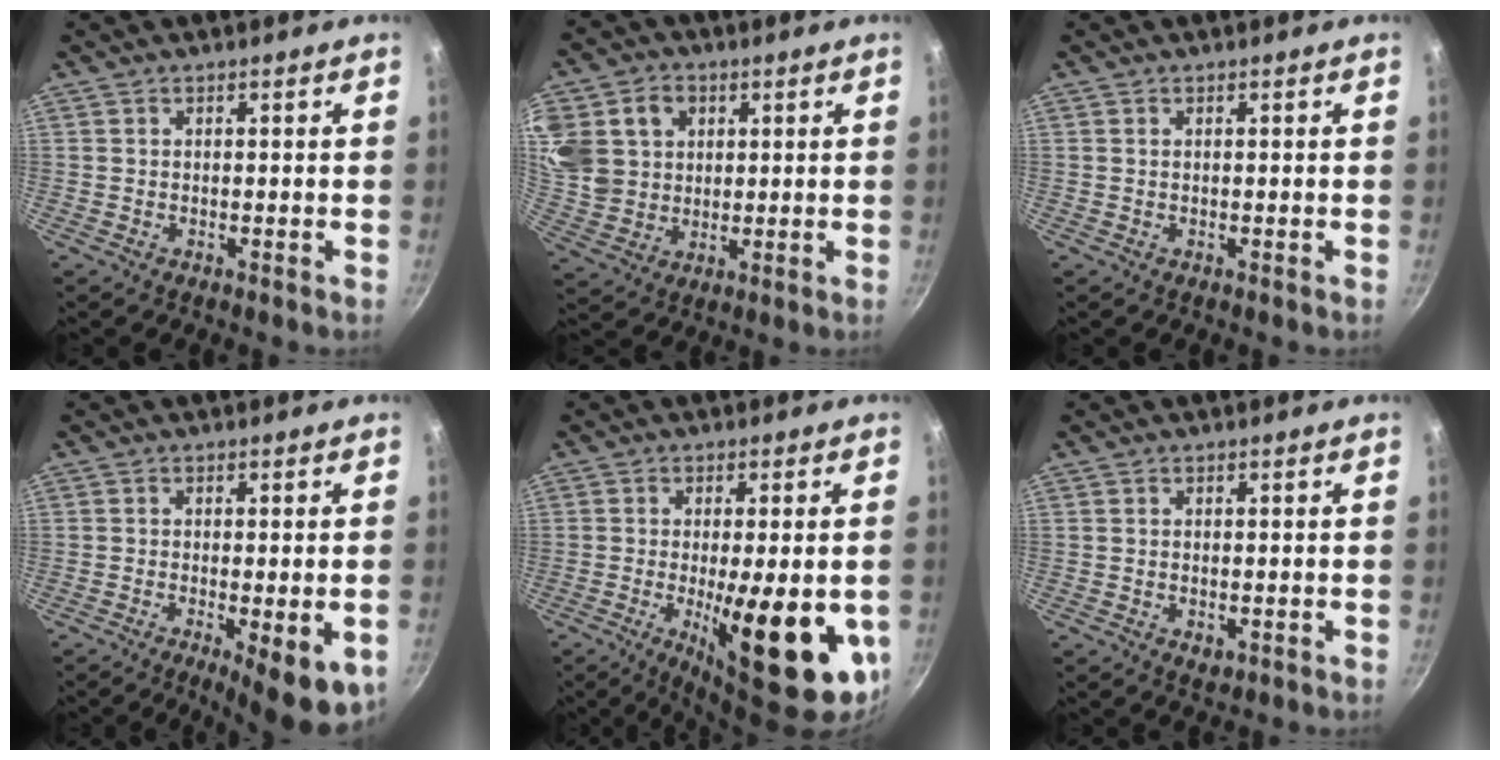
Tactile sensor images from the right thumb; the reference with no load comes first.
{"total": 19.0, "force": [5.4, 15.7, 9.3], "torque": [-0.217, 0.021, 0.110]}
{"total": 0.0}
{"total": 10.3, "force": [-3.4, 3.0, 9.3], "torque": [-0.118, -0.004, -0.041]}
{"total": 19.1, "force": [-4.4, 5.8, 17.7], "torque": [-0.229, -0.010, -0.050]}
{"total": 2.3, "force": [-0.5, 1.5, 1.7], "torque": [-0.025, -0.006, -0.005]}